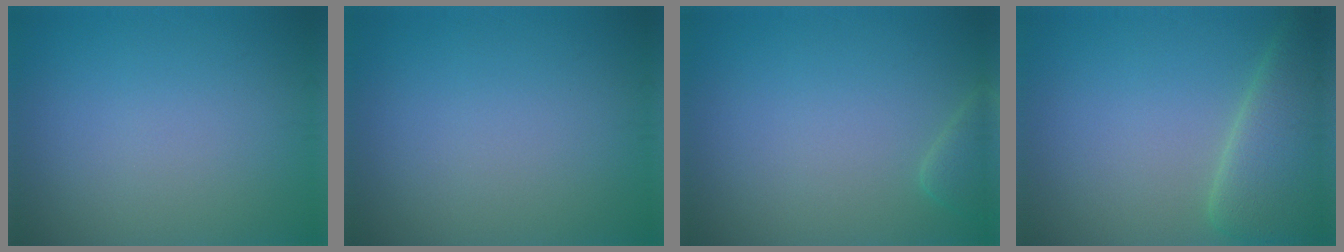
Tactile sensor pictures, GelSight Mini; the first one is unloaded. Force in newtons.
{"total": 0.0}
{"total": 1.6, "press": 1.6, "slide": 0.2}
{"total": 6.2, "press": 6.2, "slide": 0.2}